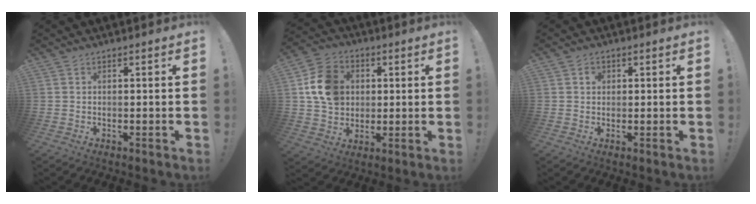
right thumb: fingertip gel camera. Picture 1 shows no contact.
{"total": 13.9, "force": [2.5, 11.7, 7.2], "torque": [-0.105, 0.002, 0.053]}
{"total": 1.7, "force": [0.5, 1.5, 0.6], "torque": [-0.004, 0.001, 0.007]}